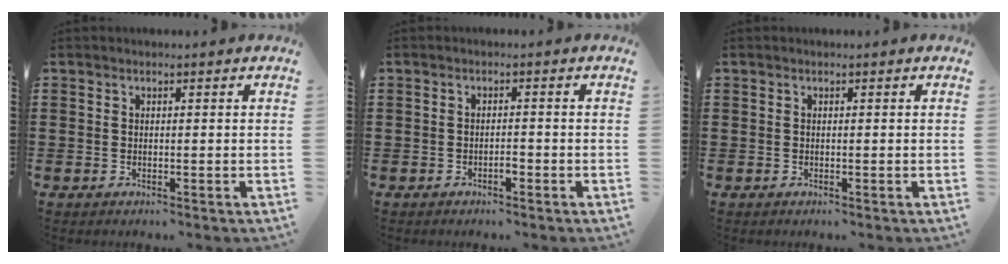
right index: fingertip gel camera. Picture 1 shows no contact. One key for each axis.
{"total": 1.4, "fx": -0.8, "fy": 0.4, "fz": 1.1, "tx": -0.024, "ty": -0.002, "tz": -0.014}
{"total": 0.0}